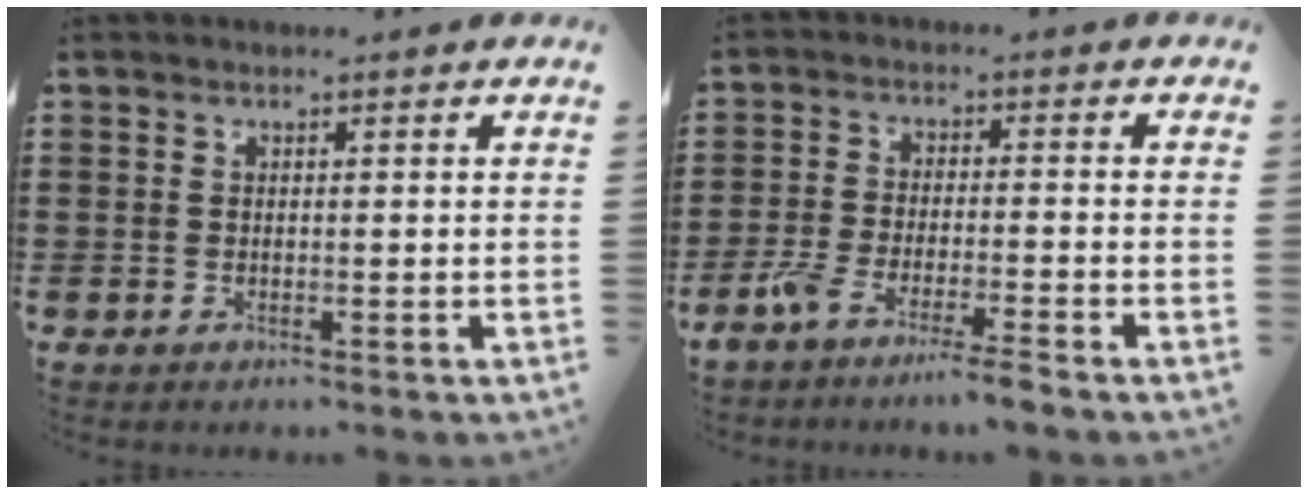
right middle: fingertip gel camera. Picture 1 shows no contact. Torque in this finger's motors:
{"motor_torque": [0.58, -0.39, 0.21, 0.11]}